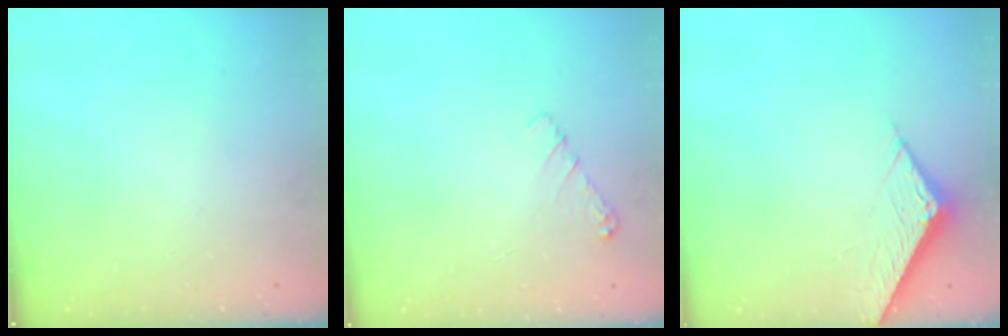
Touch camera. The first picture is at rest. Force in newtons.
{"total": 4.1, "press": 4.1, "slide": 0.6}
{"total": 7.4, "press": 7.4, "slide": 0.2}